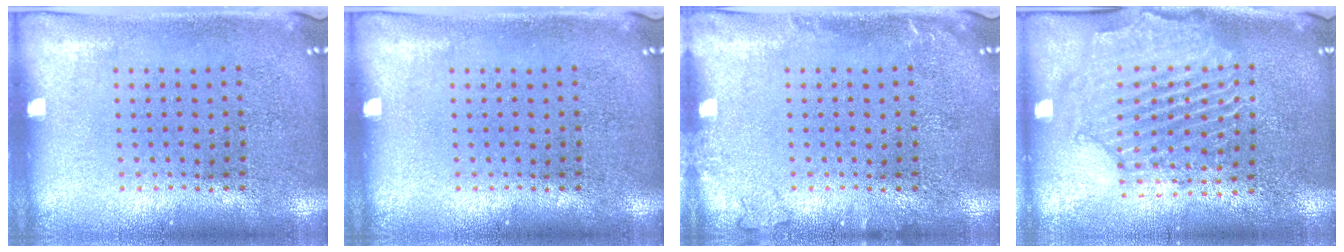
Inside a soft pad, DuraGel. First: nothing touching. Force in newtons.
{"total": 0.0}
{"total": 1.1, "press": 1.0, "slide": 0.3}
{"total": 2.3, "press": 2.1, "slide": 0.7}